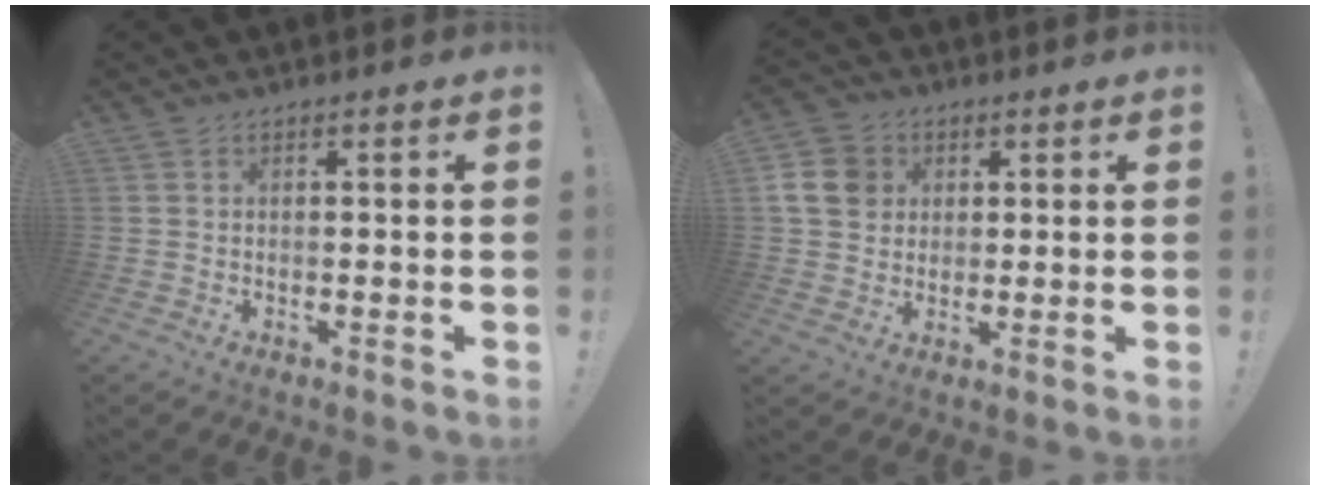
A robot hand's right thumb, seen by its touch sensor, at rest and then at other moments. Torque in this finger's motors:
{"motor_torque": [0.00, 0.00, 0.04, 0.02, 0.00]}